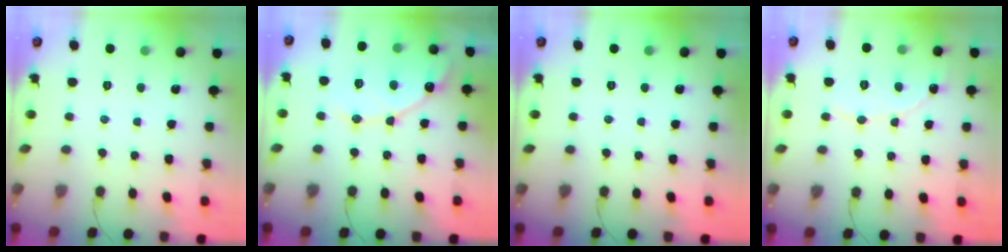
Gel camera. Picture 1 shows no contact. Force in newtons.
{"total": 12.5, "press": 12.5, "slide": 1.0}
{"total": 0.0}
{"total": 7.5, "press": 7.4, "slide": 0.6}